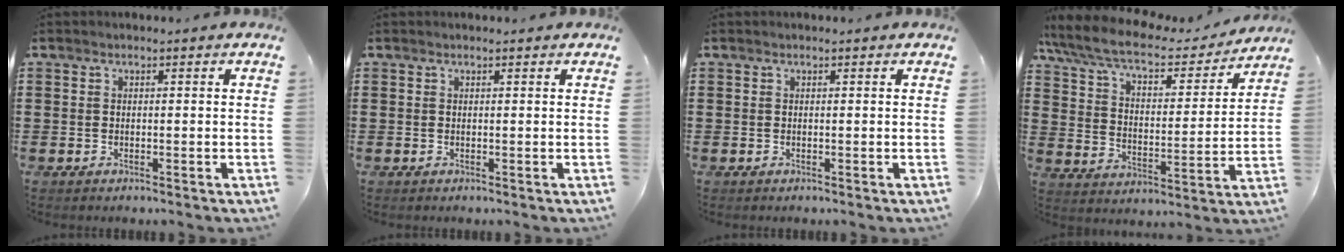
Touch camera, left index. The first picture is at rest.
{"total": 0.0}
{"total": 0.0}
{"total": 8.8, "force": [7.3, 1.8, 4.5], "torque": [-0.115, -0.037, 0.125]}